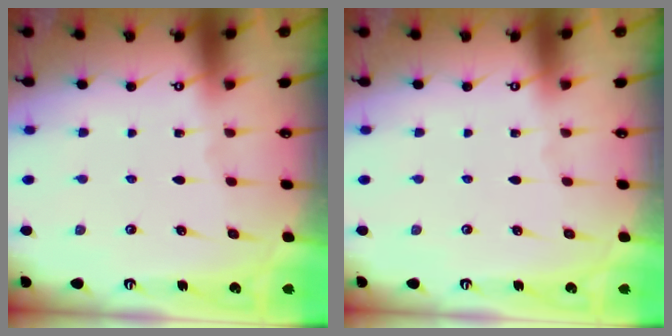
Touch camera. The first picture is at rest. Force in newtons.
{"total": 0.0}